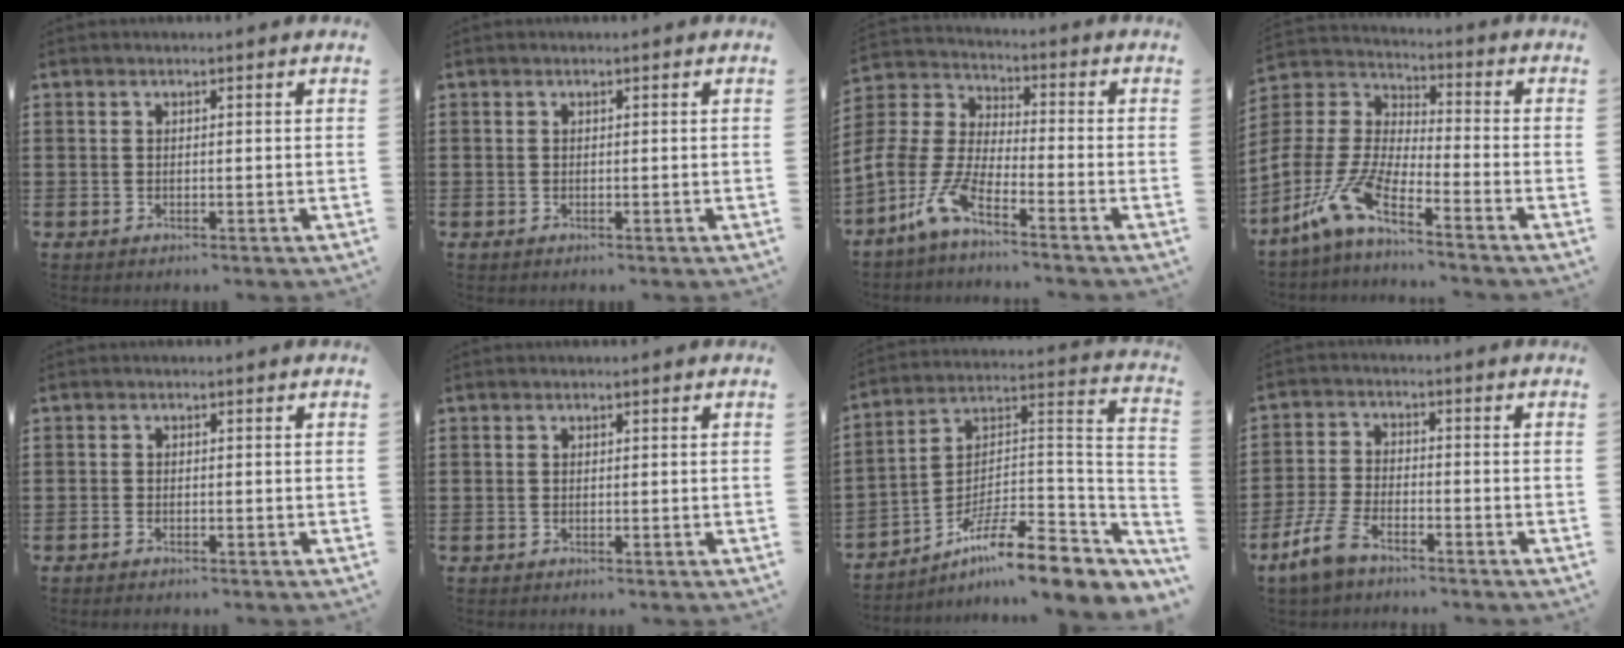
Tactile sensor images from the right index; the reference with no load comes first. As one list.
[{"total": 0.0}, {"total": 7.8, "force": [-6.1, 1.9, 4.5], "torque": [-0.140, -0.025, -0.133]}, {"total": 9.4, "force": [-7.4, 1.8, 5.6], "torque": [-0.158, -0.018, -0.160]}, {"total": 0.6, "force": [-0.5, 0.3, 0.2], "torque": [-0.005, -0.002, -0.010]}, {"total": 0.0}, {"total": 11.3, "force": [-8.2, 2.2, 7.5], "torque": [-0.117, 0.010, -0.155]}, {"total": 5.6, "force": [-4.1, 1.8, 3.4], "torque": [-0.089, -0.002, -0.084]}]